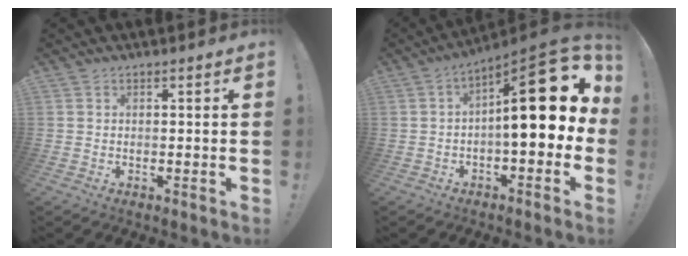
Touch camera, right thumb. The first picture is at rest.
{"total": 20.1, "force": [3.4, 6.7, 18.7], "torque": [-0.260, -0.019, 0.056]}